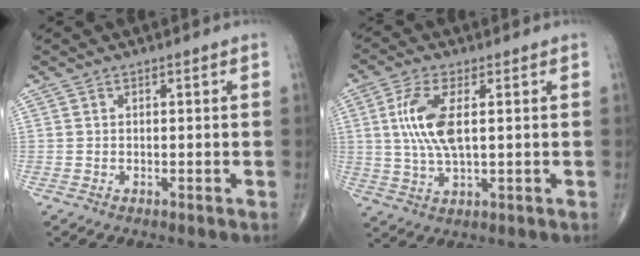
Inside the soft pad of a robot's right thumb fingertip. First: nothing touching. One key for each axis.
{"total": 9.3, "fx": 1.6, "fy": 3.5, "fz": 8.4, "tx": -0.192, "ty": -0.003, "tz": 0.035}